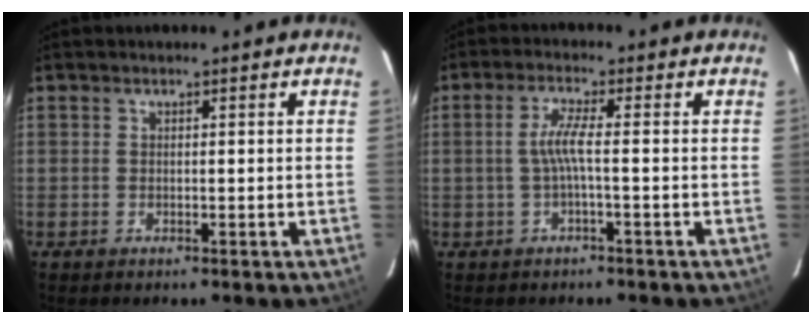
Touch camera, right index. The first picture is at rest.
{"total": 3.5, "force": [-0.9, -0.4, 3.3], "torque": [-0.071, 0.001, -0.014]}